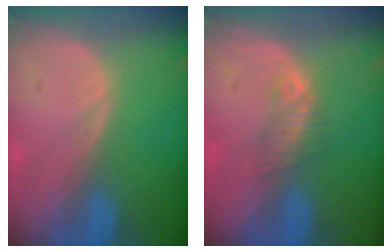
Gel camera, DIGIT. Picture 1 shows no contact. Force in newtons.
{"total": 2.3, "press": 2.1, "slide": 0.8}